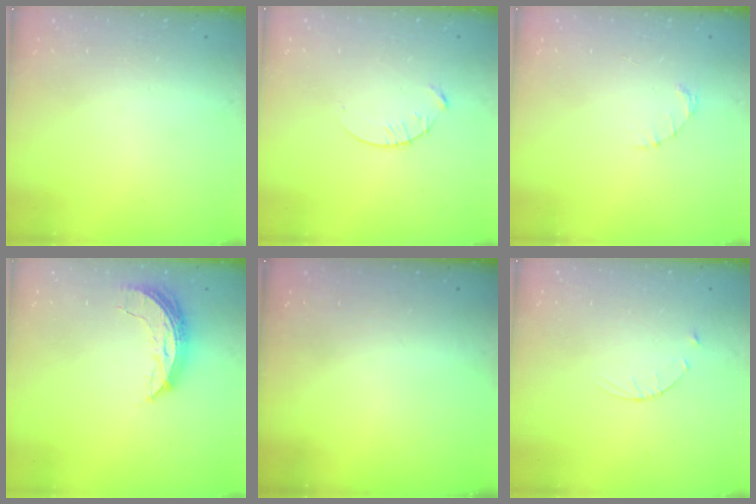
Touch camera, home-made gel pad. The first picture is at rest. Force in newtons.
{"total": 4.3, "press": 4.2, "slide": 0.5}
{"total": 1.6, "press": 1.5, "slide": 0.3}
{"total": 6.7, "press": 6.7, "slide": 0.4}
{"total": 0.0}
{"total": 3.1, "press": 3.1, "slide": 0.3}